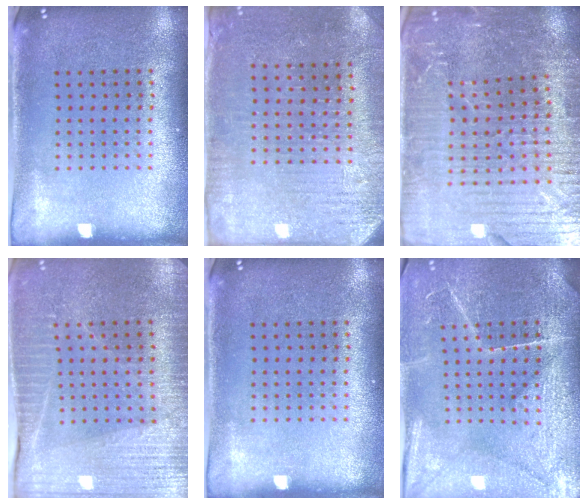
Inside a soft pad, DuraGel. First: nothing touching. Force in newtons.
{"total": 3.0, "press": 2.8, "slide": 0.8}
{"total": 5.2, "press": 4.9, "slide": 1.9}
{"total": 3.5, "press": 3.4, "slide": 0.8}
{"total": 0.0}
{"total": 3.8, "press": 3.7, "slide": 1.2}